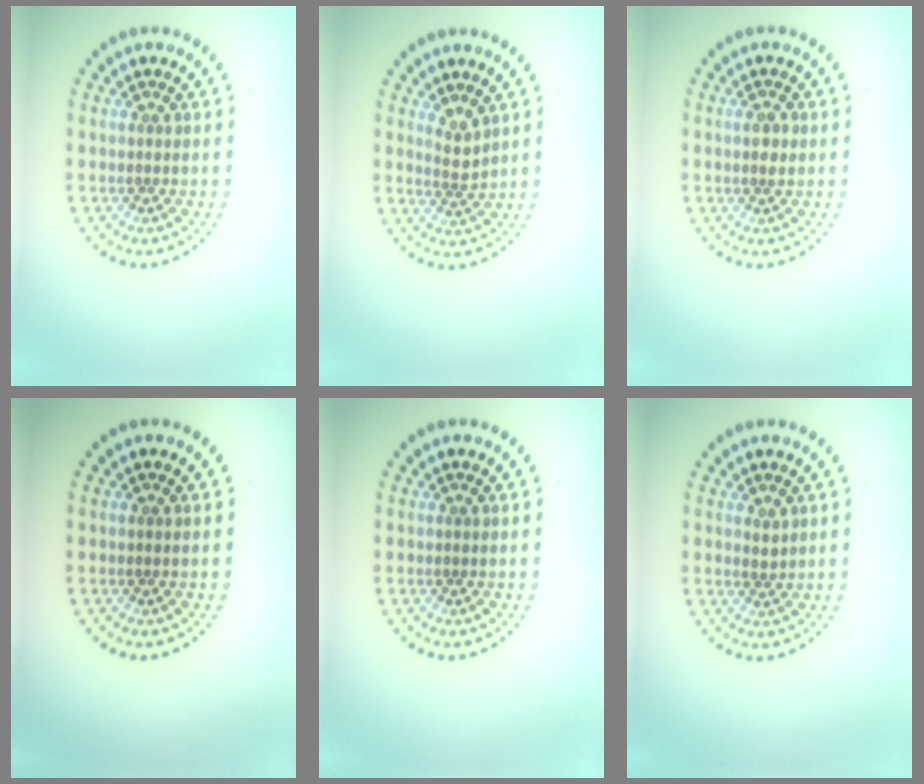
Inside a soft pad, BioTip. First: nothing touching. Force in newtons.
{"total": 1.7, "press": 1.3, "slide": 1.1}
{"total": 1.2, "press": 1.2, "slide": 0.4}
{"total": 0.0}
{"total": 0.0}
{"total": 1.0, "press": 0.9, "slide": 0.3}